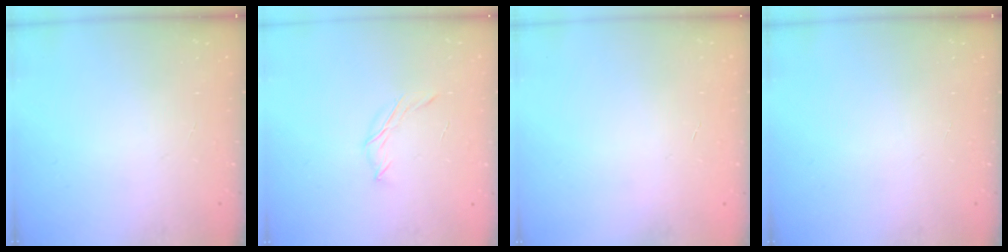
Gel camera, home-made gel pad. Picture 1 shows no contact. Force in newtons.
{"total": 4.7, "press": 4.6, "slide": 1.0}
{"total": 0.0}
{"total": 0.0}